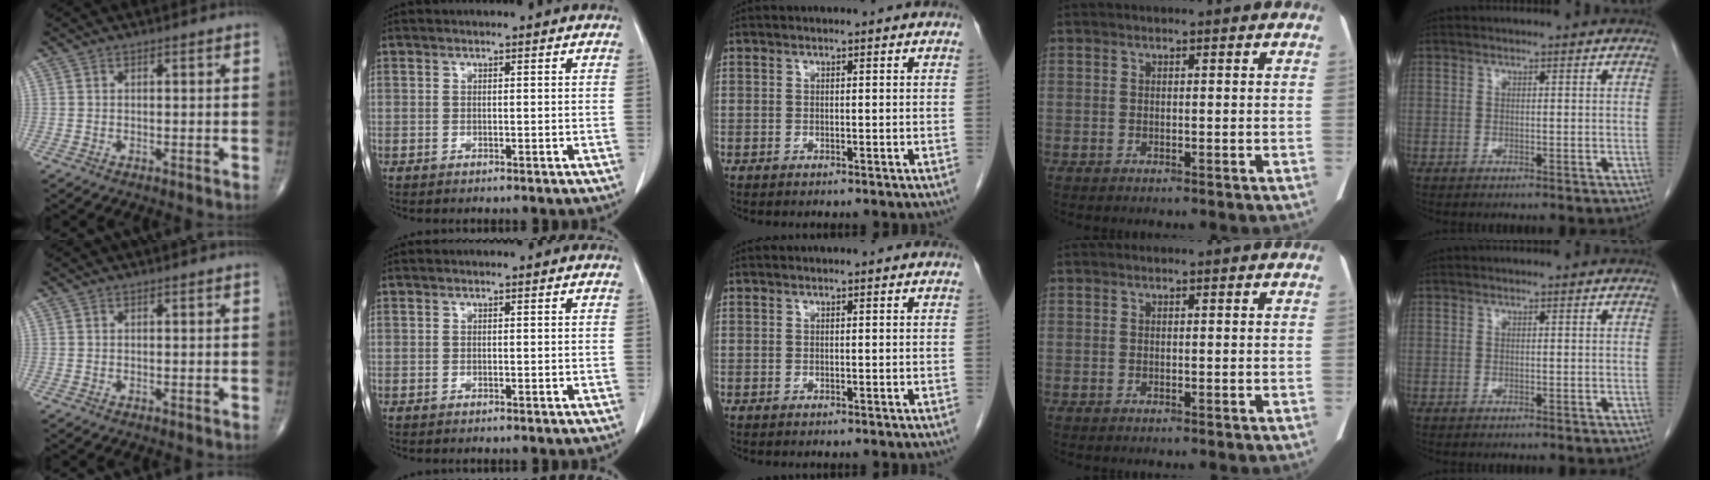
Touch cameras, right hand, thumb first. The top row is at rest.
{}